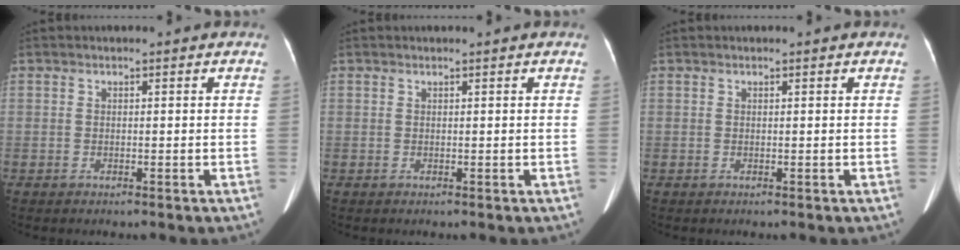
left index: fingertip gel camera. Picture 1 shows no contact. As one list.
[{"total": 0.0}, {"total": 0.0}]